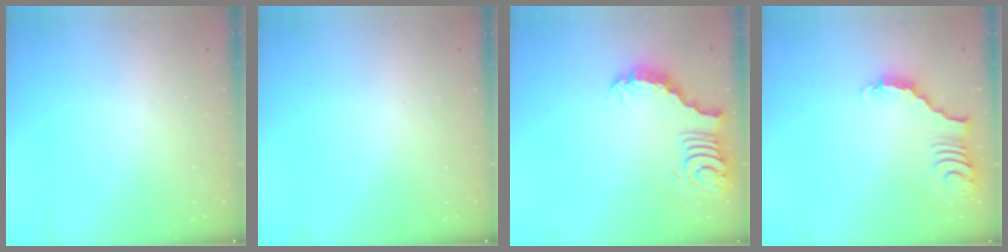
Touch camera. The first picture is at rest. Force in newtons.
{"total": 0.0}
{"total": 3.7, "press": 3.6, "slide": 0.7}
{"total": 3.5, "press": 3.5, "slide": 0.4}